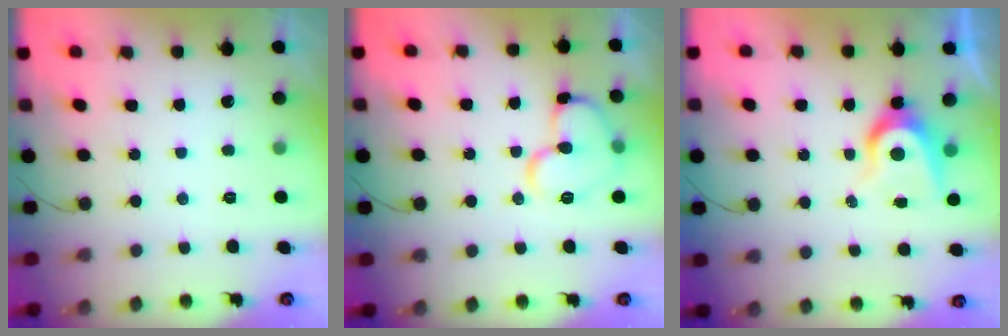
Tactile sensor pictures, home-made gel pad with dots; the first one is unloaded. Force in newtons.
{"total": 12.5, "press": 12.4, "slide": 1.6}
{"total": 7.1, "press": 7.1, "slide": 0.5}